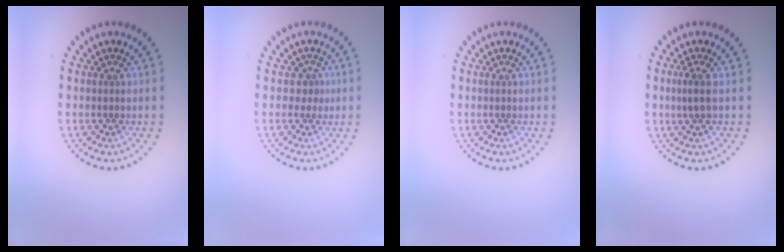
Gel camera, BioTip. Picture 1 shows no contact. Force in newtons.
{"total": 1.1, "press": 0.6, "slide": 0.9}
{"total": 0.0}
{"total": 1.5, "press": 1.1, "slide": 0.9}